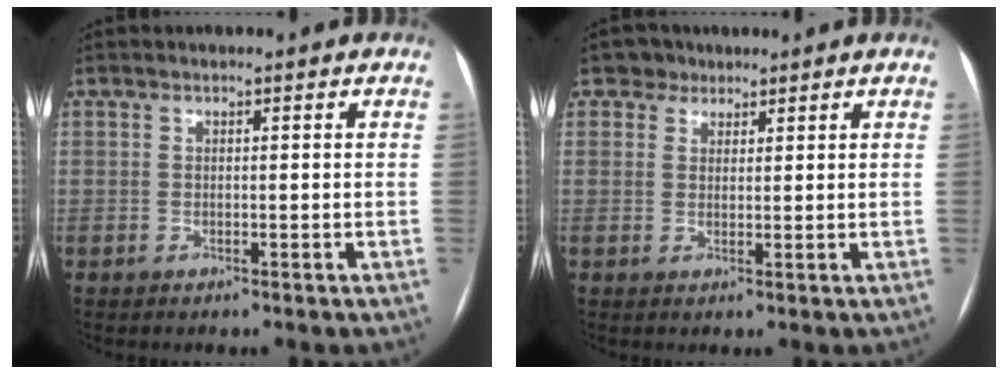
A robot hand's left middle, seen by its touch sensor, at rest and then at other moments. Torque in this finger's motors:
{"motor_torque": [-0.06, -0.02, -0.07, -0.01]}